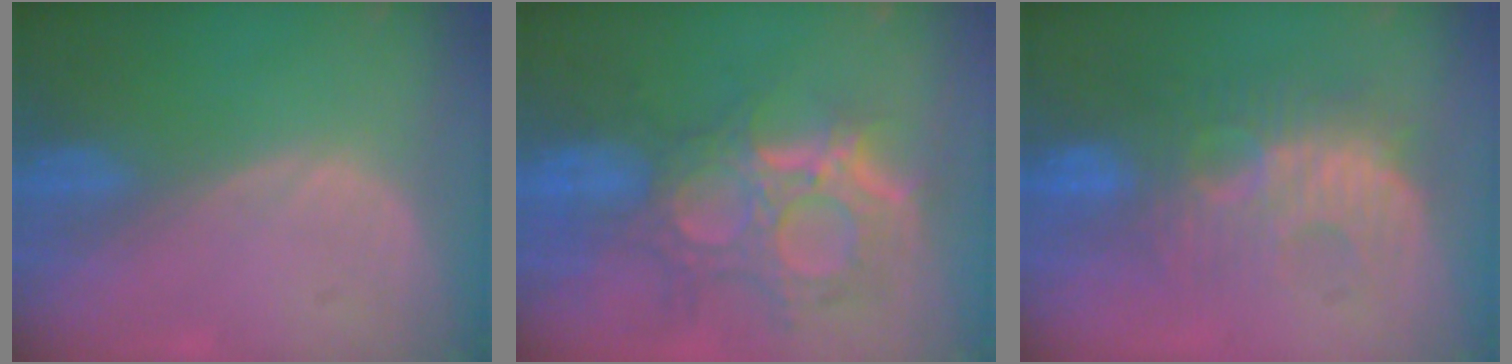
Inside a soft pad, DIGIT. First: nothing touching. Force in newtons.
{"total": 12.0, "press": 10.8, "slide": 5.4}
{"total": 9.0, "press": 8.9, "slide": 1.7}